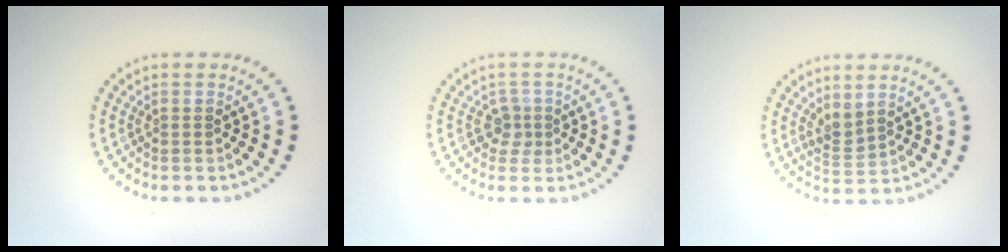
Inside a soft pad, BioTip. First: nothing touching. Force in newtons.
{"total": 1.7, "press": 1.3, "slide": 1.1}
{"total": 1.7, "press": 1.4, "slide": 0.9}